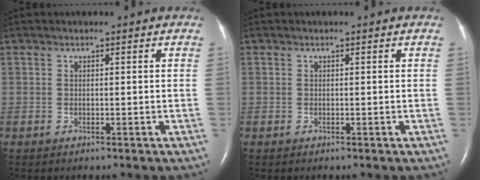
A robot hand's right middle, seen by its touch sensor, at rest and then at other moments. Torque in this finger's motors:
{"motor_torque": [0.06, 0.04, 0.03, 0.01]}